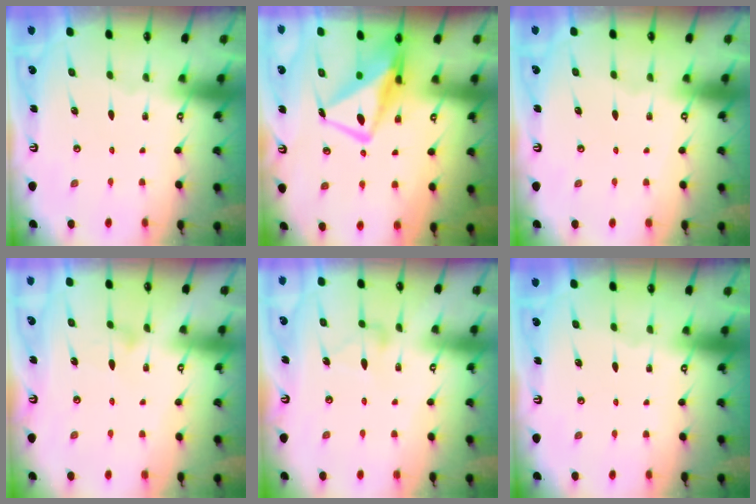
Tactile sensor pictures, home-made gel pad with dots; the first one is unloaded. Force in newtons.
{"total": 11.9, "press": 11.8, "slide": 1.4}
{"total": 3.9, "press": 3.9, "slide": 0.1}
{"total": 4.3, "press": 4.2, "slide": 0.3}
{"total": 6.7, "press": 6.7, "slide": 0.4}
{"total": 0.0}